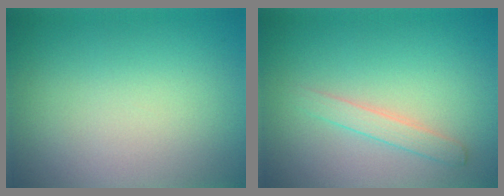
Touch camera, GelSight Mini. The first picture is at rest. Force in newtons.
{"total": 1.7, "press": 1.7, "slide": 0.1}